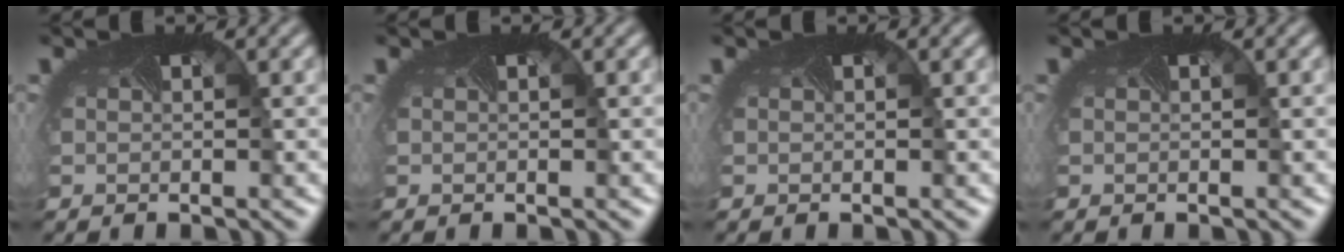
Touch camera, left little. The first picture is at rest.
{"total": 0.0}
{"total": 0.0}
{"total": 0.0}